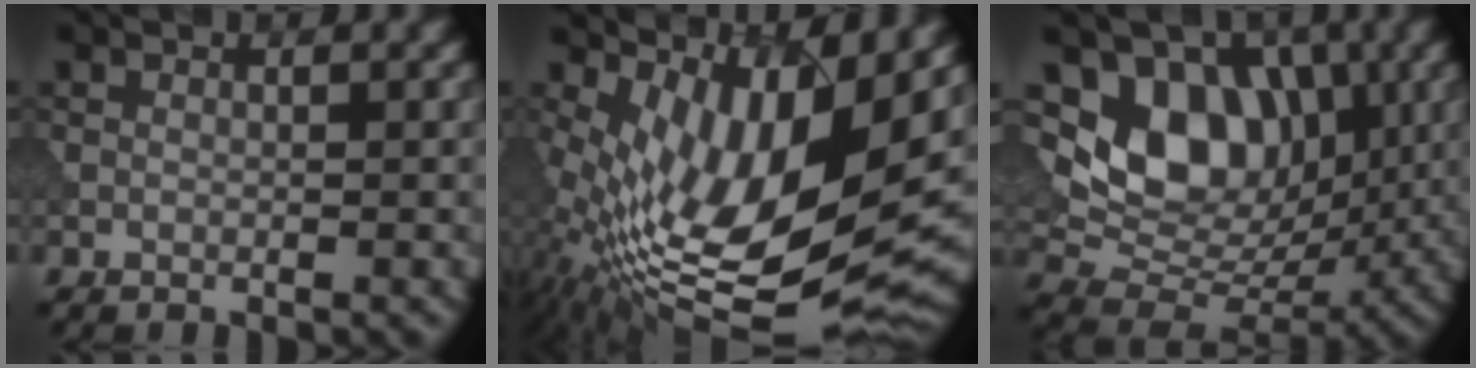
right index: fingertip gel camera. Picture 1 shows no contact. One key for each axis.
{"total": 13.1, "fx": 2.9, "fy": 5.5, "fz": 11.6, "tx": -0.215, "ty": -0.015, "tz": 0.067}
{"total": 8.8, "fx": 2.3, "fy": 6.7, "fz": 5.2, "tx": -0.087, "ty": -0.015, "tz": 0.039}